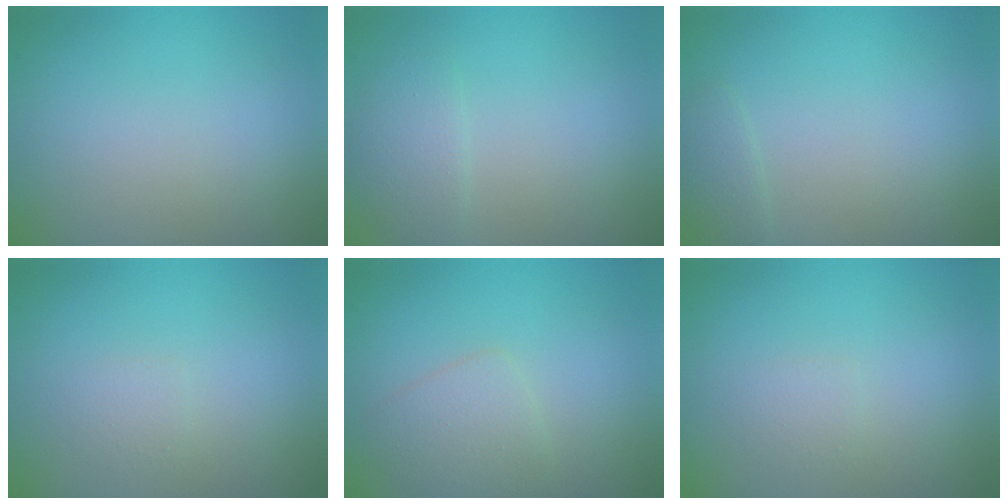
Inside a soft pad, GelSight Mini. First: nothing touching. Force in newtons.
{"total": 1.5, "press": 1.5, "slide": 0.1}
{"total": 1.0, "press": 1.0, "slide": 0.2}
{"total": 0.8, "press": 0.8, "slide": 0.1}
{"total": 2.2, "press": 2.2, "slide": 0.1}
{"total": 0.8, "press": 0.8, "slide": 0.1}